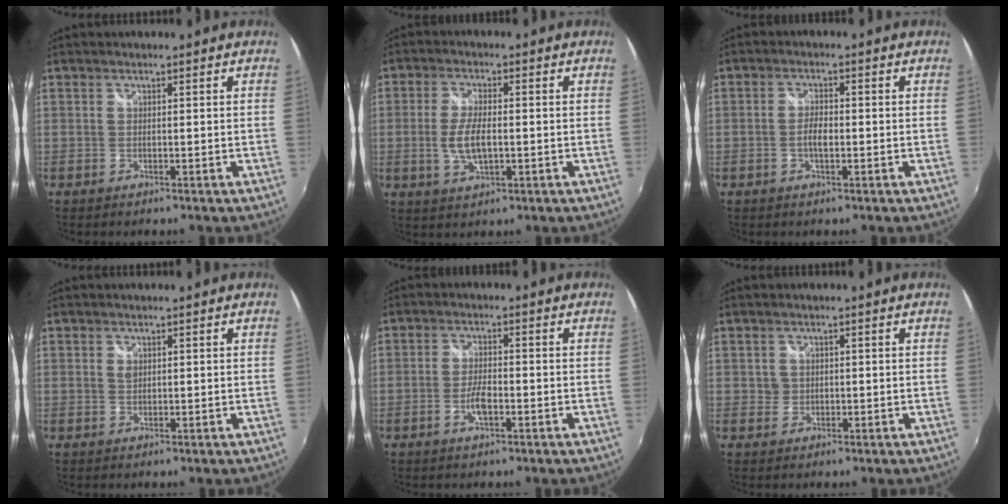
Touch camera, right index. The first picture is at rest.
{"total": 6.5, "force": [-0.9, 2.6, 5.9], "torque": [-0.122, -0.004, -0.015]}
{"total": 2.9, "force": [-0.7, 1.2, 2.6], "torque": [-0.052, 0.002, -0.015]}
{"total": 1.1, "force": [0.4, 0.8, 0.6], "torque": [-0.010, 0.002, 0.007]}
{"total": 3.9, "force": [-1.6, 1.4, 3.3], "torque": [-0.070, 0.000, -0.030]}
{"total": 1.7, "force": [0.2, 1.6, 0.1], "torque": [0.002, 0.001, 0.002]}